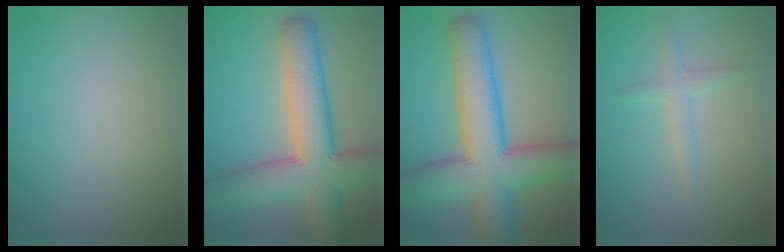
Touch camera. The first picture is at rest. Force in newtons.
{"total": 9.8, "press": 9.7, "slide": 0.6}
{"total": 10.9, "press": 10.8, "slide": 0.4}
{"total": 1.7, "press": 1.7, "slide": 0.1}